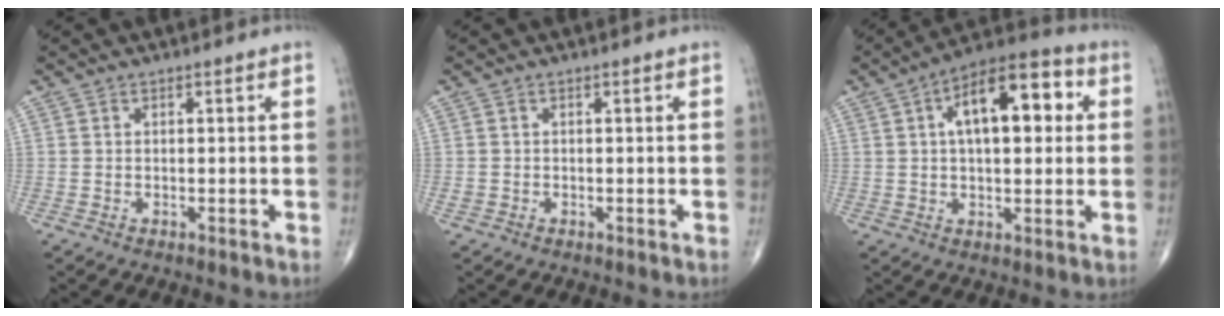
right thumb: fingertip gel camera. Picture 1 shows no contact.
{"total": 0.6, "force": [-0.2, 0.6, 0.1], "torque": [-0.003, 0.002, -0.003]}
{"total": 15.3, "force": [3.6, 7.2, 13.0], "torque": [-0.177, 0.024, 0.048]}